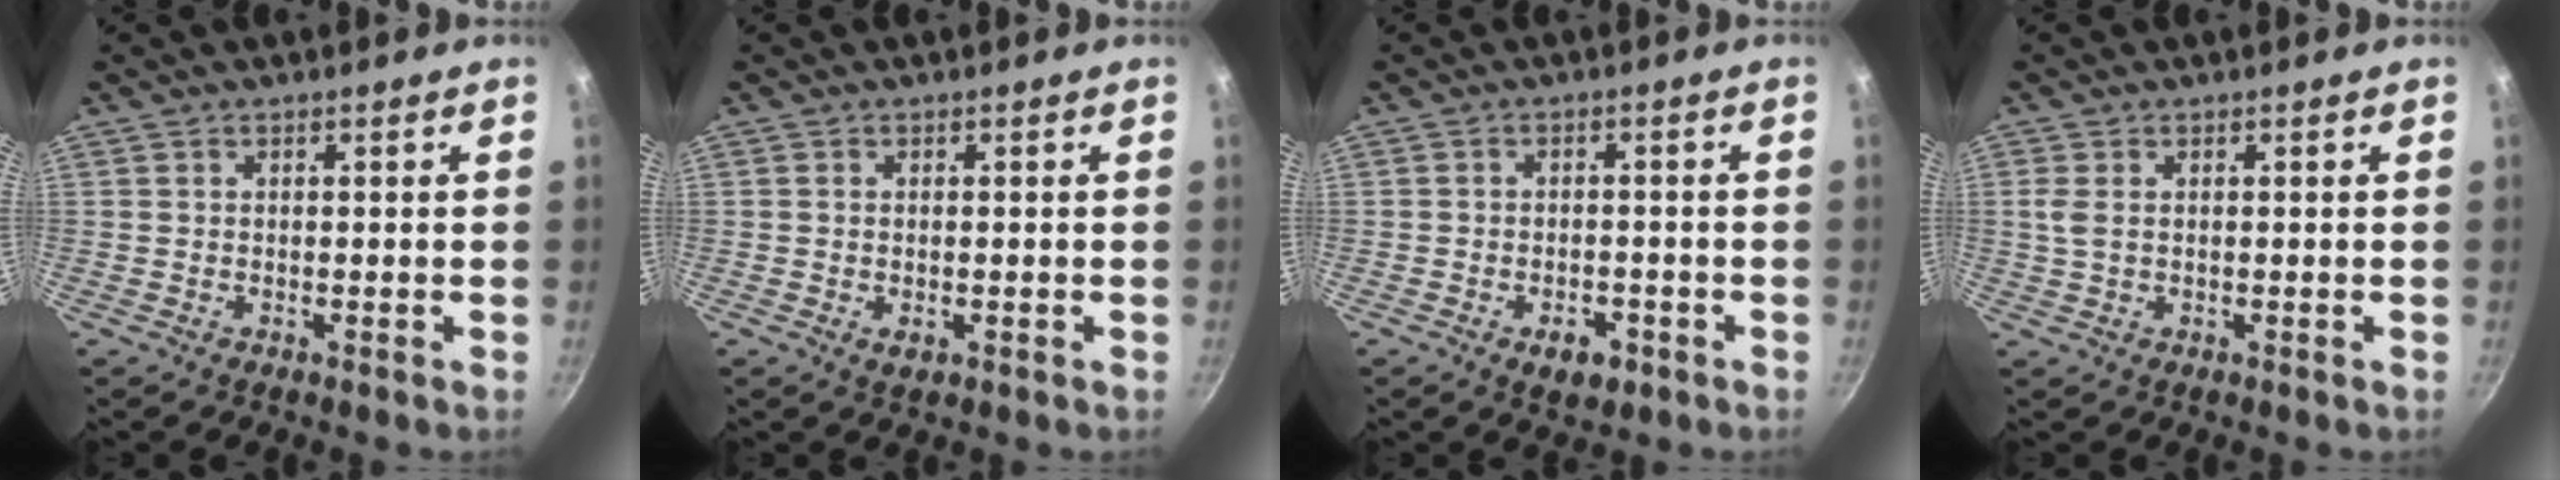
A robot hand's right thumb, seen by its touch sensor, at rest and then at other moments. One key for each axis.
{"total": 1.7, "fx": -0.3, "fy": 1.0, "fz": 1.3, "tx": -0.021, "ty": -0.004, "tz": -0.004}
{"total": 4.5, "fx": -2.2, "fy": 2.7, "fz": 2.8, "tx": -0.032, "ty": 0.016, "tz": -0.027}
{"total": 2.4, "fx": 0.4, "fy": 1.4, "fz": 1.9, "tx": -0.043, "ty": 0.000, "tz": 0.010}